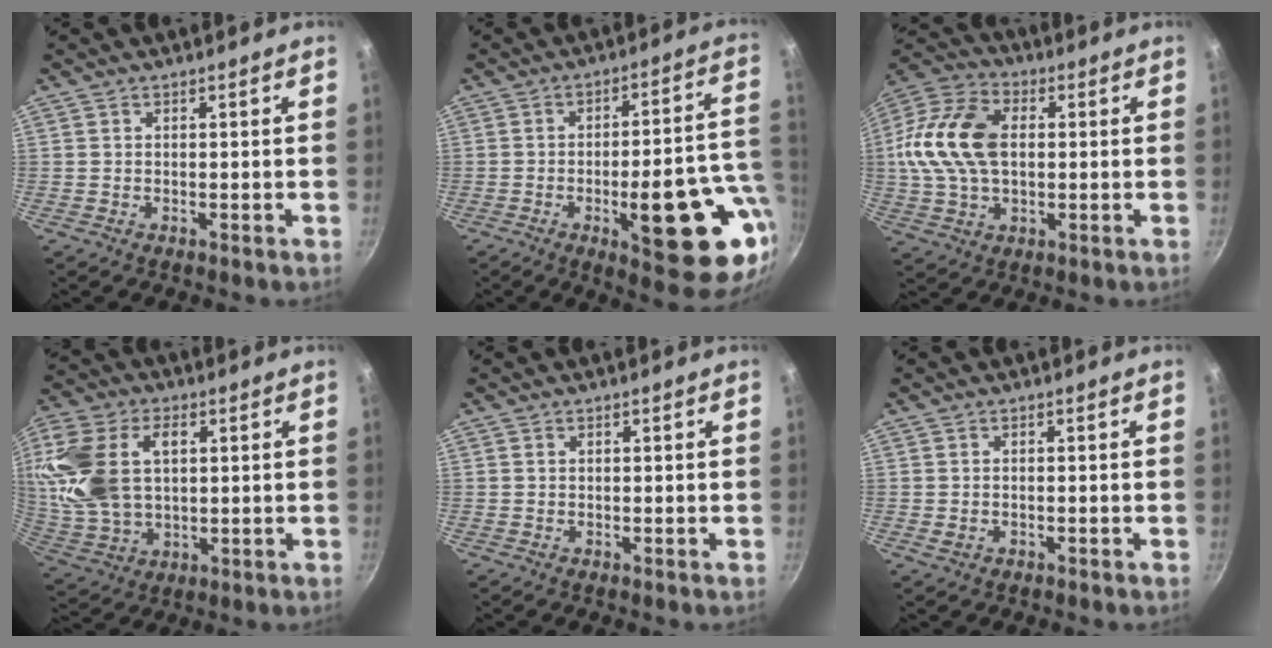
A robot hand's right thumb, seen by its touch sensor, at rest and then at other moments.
{"total": 21.2, "force": [-6.1, 7.0, 19.1], "torque": [-0.212, 0.019, -0.076]}
{"total": 17.3, "force": [1.4, 11.4, 12.9], "torque": [-0.241, 0.026, 0.013]}
{"total": 18.0, "force": [3.9, 11.6, 13.2], "torque": [-0.265, -0.001, 0.080]}
{"total": 0.0}
{"total": 1.3, "force": [-0.4, 1.0, 0.8], "torque": [-0.013, 0.000, -0.005]}